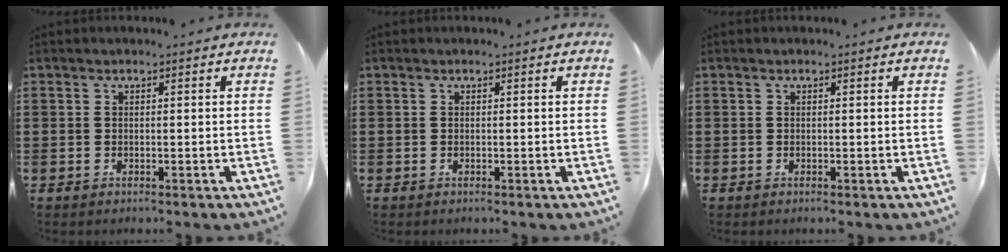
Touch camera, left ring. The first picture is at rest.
{"total": 0.0}
{"total": 0.0}